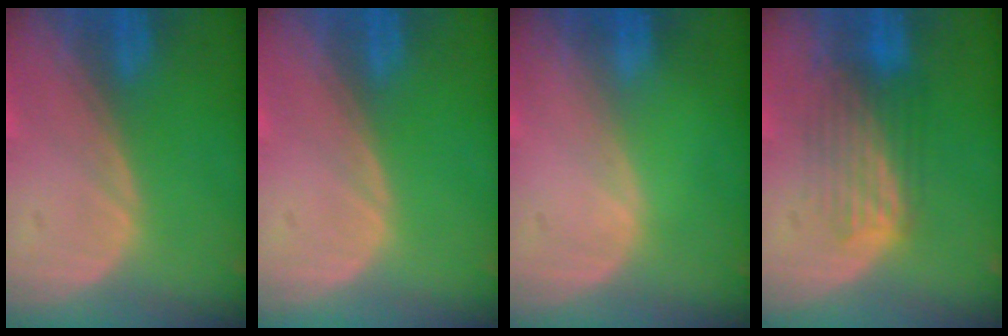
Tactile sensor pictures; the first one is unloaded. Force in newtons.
{"total": 0.0}
{"total": 0.0}
{"total": 5.4, "press": 5.4, "slide": 0.4}